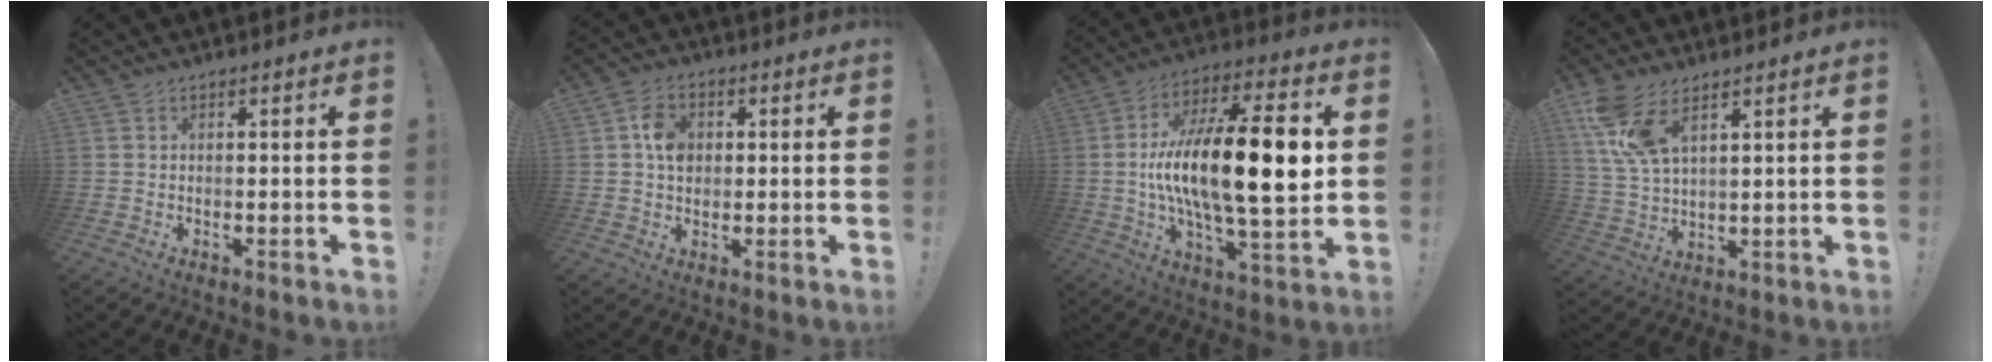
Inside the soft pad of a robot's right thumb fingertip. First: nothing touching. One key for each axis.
{"total": 7.3, "fx": 1.1, "fy": 5.8, "fz": 4.4, "tx": -0.061, "ty": 0.009, "tz": 0.022}
{"total": 23.4, "fx": 0.9, "fy": 7.2, "fz": 22.3, "tx": -0.369, "ty": -0.003, "tz": 0.011}
{"total": 10.6, "fx": 6.4, "fy": 4.6, "fz": 7.1, "tx": -0.145, "ty": -0.019, "tz": 0.123}